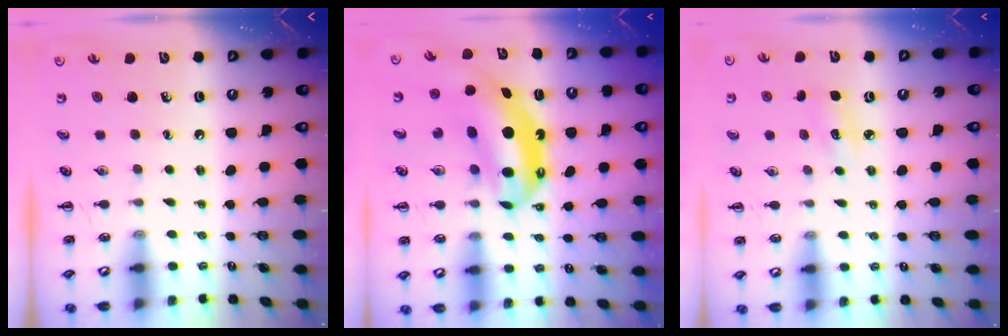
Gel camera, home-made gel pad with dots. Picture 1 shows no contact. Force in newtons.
{"total": 10.9, "press": 10.7, "slide": 2.5}
{"total": 4.2, "press": 4.0, "slide": 1.3}